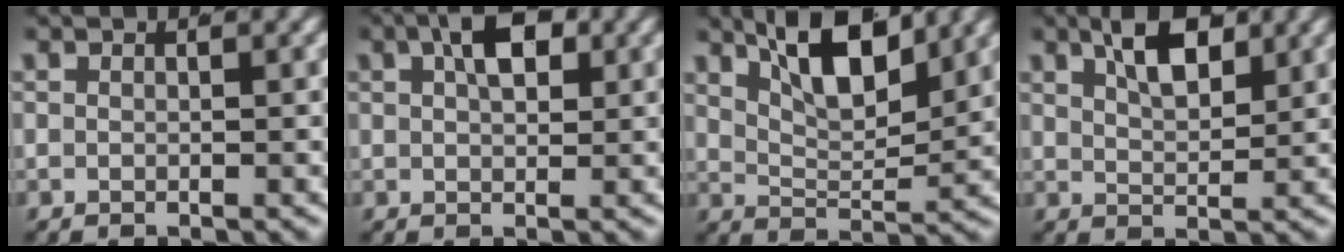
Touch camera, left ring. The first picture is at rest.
{"total": 4.0, "force": [1.7, 1.5, 3.3], "torque": [-0.044, 0.000, 0.028]}
{"total": 7.2, "force": [4.5, 2.7, 5.0], "torque": [-0.079, -0.007, 0.080]}
{"total": 4.9, "force": [2.9, 1.8, 3.6], "torque": [-0.057, -0.006, 0.052]}